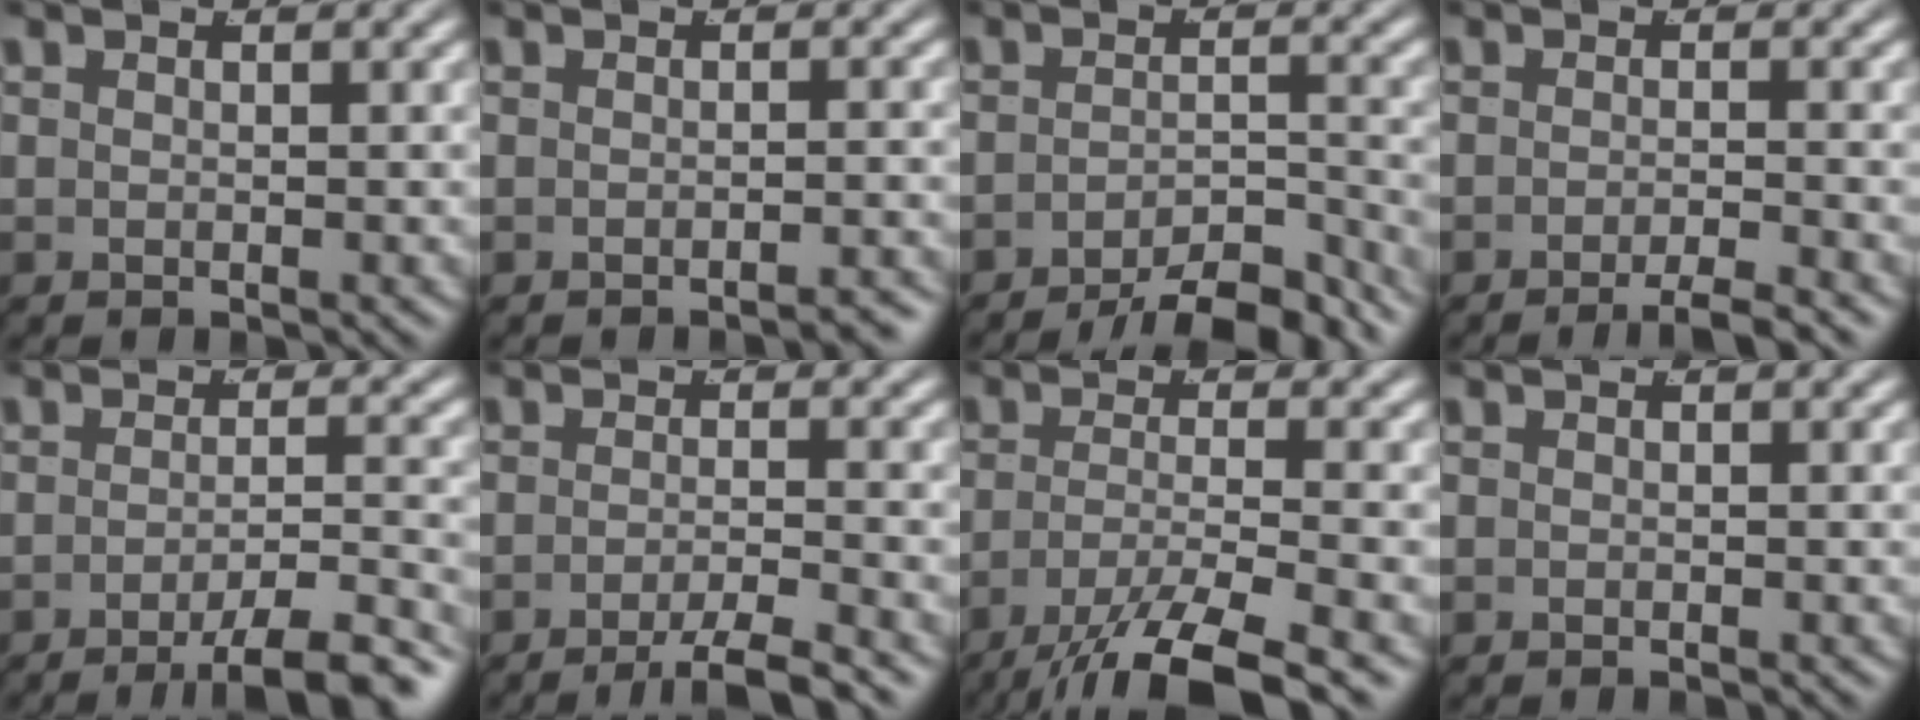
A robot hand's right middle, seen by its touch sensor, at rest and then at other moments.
{"total": 1.9, "force": [-1.8, 0.0, 0.6], "torque": [-0.008, 0.000, -0.028]}
{"total": 7.5, "force": [-6.6, 1.6, 3.1], "torque": [-0.019, -0.014, -0.100]}
{"total": 2.6, "force": [-2.3, -0.2, 1.3], "torque": [-0.015, -0.002, -0.040]}
{"total": 6.9, "force": [-5.3, 1.0, 4.3], "torque": [-0.053, -0.013, -0.079]}
{"total": 4.1, "force": [-3.3, 0.2, 2.4], "torque": [-0.034, -0.008, -0.054]}
{"total": 7.4, "force": [-4.9, 1.6, 5.3], "torque": [-0.094, -0.033, -0.057]}
{"total": 0.0}